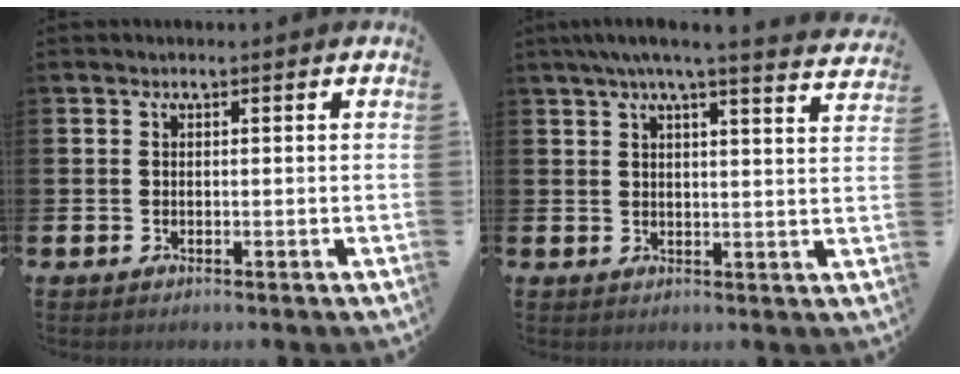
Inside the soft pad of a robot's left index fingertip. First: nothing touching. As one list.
[{"total": 5.0, "force": [4.4, -0.4, 2.3], "torque": [-0.046, -0.021, 0.072]}]